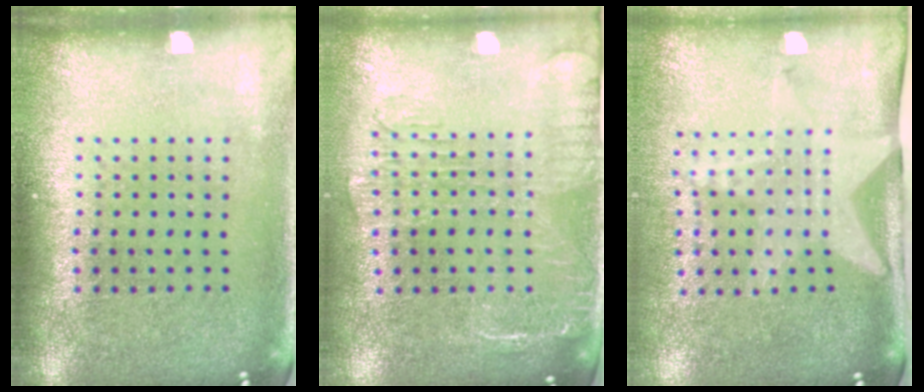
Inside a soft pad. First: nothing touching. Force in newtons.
{"total": 1.8, "press": 1.5, "slide": 0.9}
{"total": 2.0, "press": 1.5, "slide": 1.4}